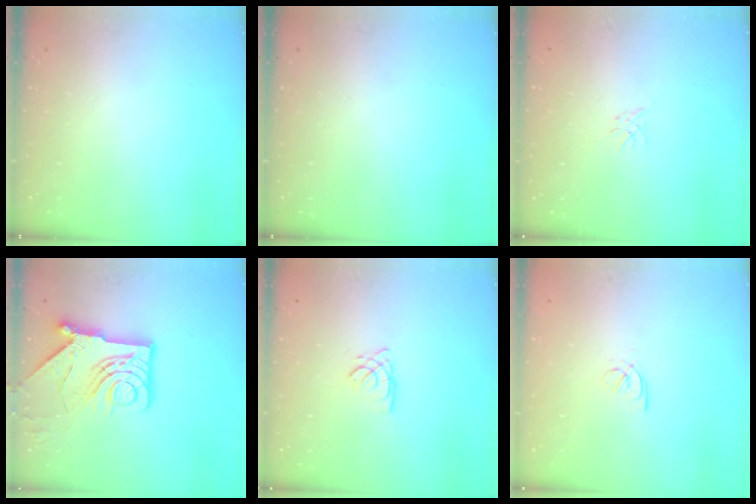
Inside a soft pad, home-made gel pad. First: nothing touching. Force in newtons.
{"total": 0.0}
{"total": 0.0}
{"total": 13.8, "press": 13.7, "slide": 1.8}
{"total": 2.7, "press": 2.7, "slide": 0.3}
{"total": 2.5, "press": 2.4, "slide": 0.5}